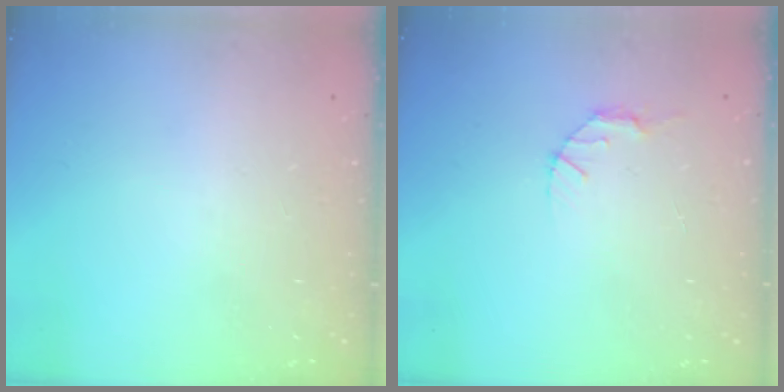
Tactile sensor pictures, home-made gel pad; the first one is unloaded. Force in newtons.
{"total": 2.8, "press": 2.8, "slide": 0.4}